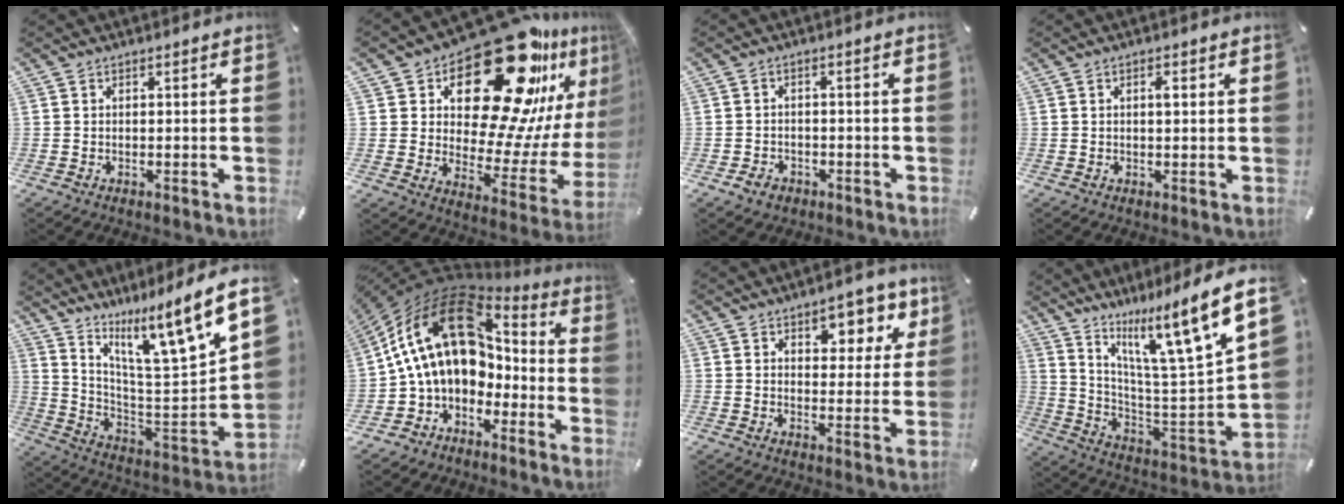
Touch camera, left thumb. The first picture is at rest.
{"total": 31.9, "force": [18.9, 15.6, 20.4], "torque": [-0.283, -0.141, 0.333]}
{"total": 3.0, "force": [-1.5, 2.4, 1.1], "torque": [-0.018, 0.007, -0.029]}
{"total": 1.7, "force": [0.5, 0.7, 1.4], "torque": [-0.013, -0.003, 0.004]}
{"total": 12.7, "force": [10.2, 1.1, 7.4], "torque": [-0.120, -0.107, 0.153]}
{"total": 19.3, "force": [2.2, 13.5, 13.6], "torque": [-0.272, -0.002, 0.039]}
{"total": 9.0, "force": [5.5, 5.3, 4.9], "torque": [-0.043, -0.031, 0.088]}
{"total": 16.3, "force": [12.1, 2.3, 10.6], "torque": [-0.170, -0.107, 0.185]}